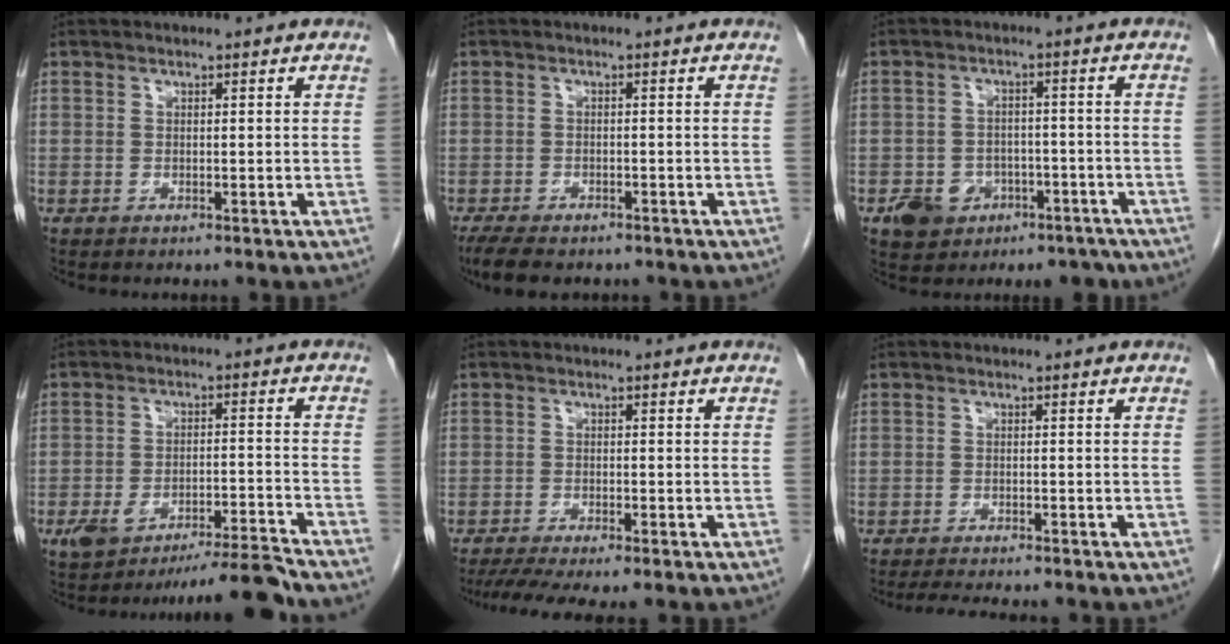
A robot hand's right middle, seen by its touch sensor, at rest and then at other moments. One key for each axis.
{"total": 7.3, "fx": -5.7, "fy": 2.7, "fz": 3.6, "tx": -0.057, "ty": -0.012, "tz": -0.083}
{"total": 7.8, "fx": -4.4, "fy": 6.0, "fz": 2.2, "tx": -0.037, "ty": 0.020, "tz": -0.057}
{"total": 8.0, "fx": -6.9, "fy": -0.1, "fz": 4.0, "tx": -0.065, "ty": 0.007, "tz": -0.112}
{"total": 7.6, "fx": -6.4, "fy": 0.4, "fz": 4.2, "tx": -0.064, "ty": -0.012, "tz": -0.099}
{"total": 6.9, "fx": -6.2, "fy": 0.8, "fz": 2.9, "tx": -0.044, "ty": -0.014, "tz": -0.091}